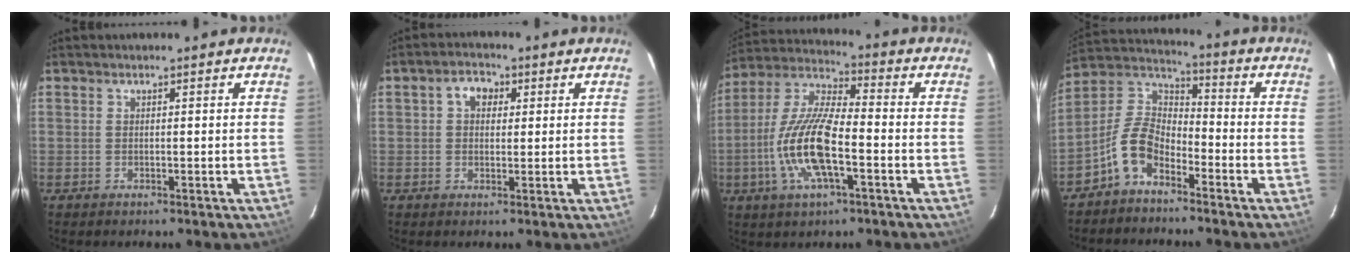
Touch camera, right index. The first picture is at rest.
{"total": 3.7, "force": [1.0, 2.9, 2.1], "torque": [-0.035, 0.016, 0.017]}
{"total": 14.6, "force": [-4.5, 4.4, 13.2], "torque": [-0.277, -0.003, -0.093]}
{"total": 9.1, "force": [-5.6, 4.8, 5.3], "torque": [-0.117, 0.025, -0.118]}